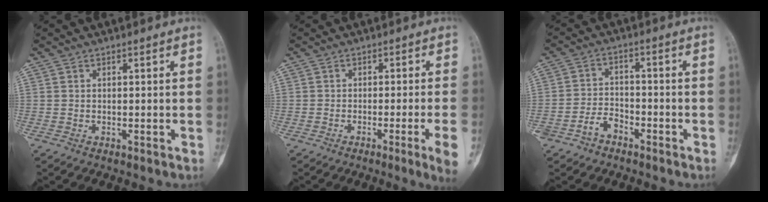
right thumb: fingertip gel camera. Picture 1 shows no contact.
{"total": 5.9, "force": [-2.4, -0.7, 5.4], "torque": [-0.085, -0.006, -0.036]}
{"total": 5.0, "force": [-3.1, 3.3, 2.0], "torque": [-0.026, 0.031, -0.055]}